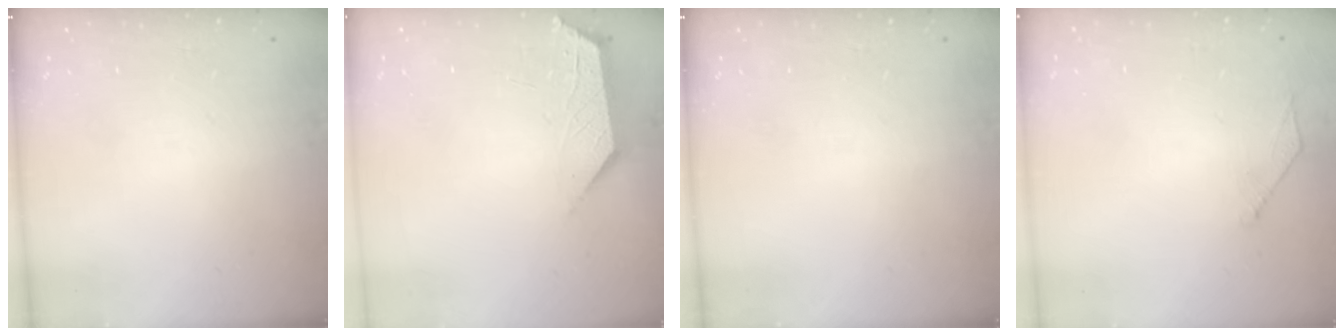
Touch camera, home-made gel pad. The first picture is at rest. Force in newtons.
{"total": 2.0, "press": 1.9, "slide": 0.4}
{"total": 0.0}
{"total": 2.6, "press": 2.5, "slide": 0.6}